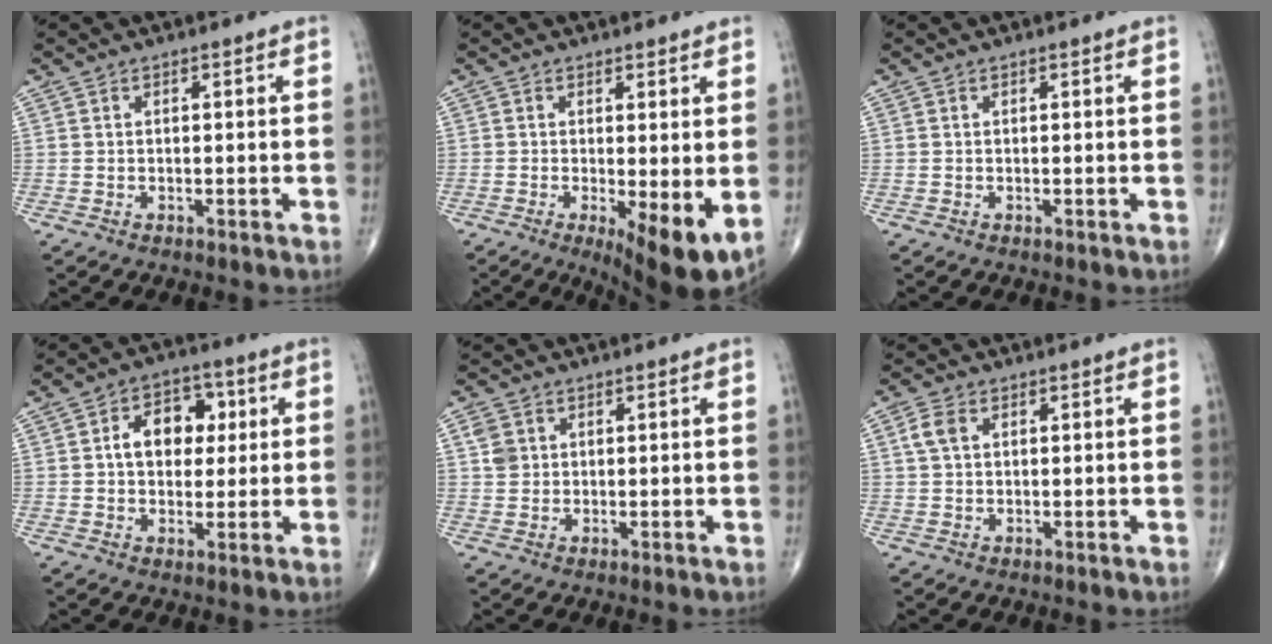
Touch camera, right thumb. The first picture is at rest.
{"total": 8.8, "force": [-1.7, 2.5, 8.3], "torque": [-0.121, -0.024, -0.022]}
{"total": 0.0}
{"total": 9.4, "force": [1.6, 6.7, 6.4], "torque": [-0.058, 0.015, 0.021]}
{"total": 2.9, "force": [0.9, 2.5, 1.3], "torque": [-0.015, -0.001, 0.019]}
{"total": 3.3, "force": [1.1, 2.1, 2.3], "torque": [-0.051, 0.008, 0.021]}